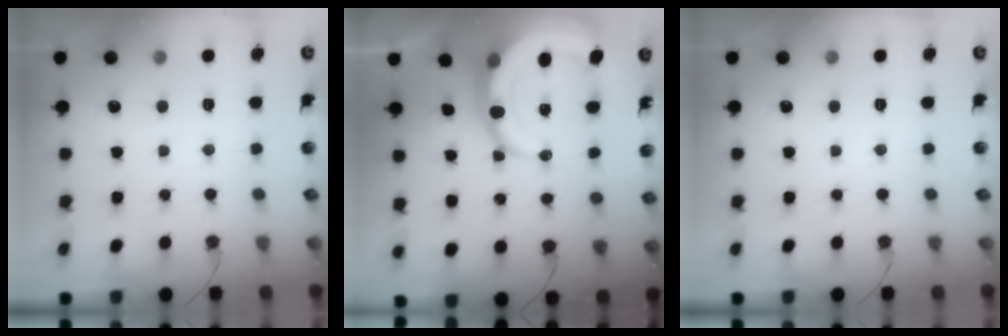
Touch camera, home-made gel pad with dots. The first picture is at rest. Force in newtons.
{"total": 13.5, "press": 13.4, "slide": 1.8}
{"total": 0.0}